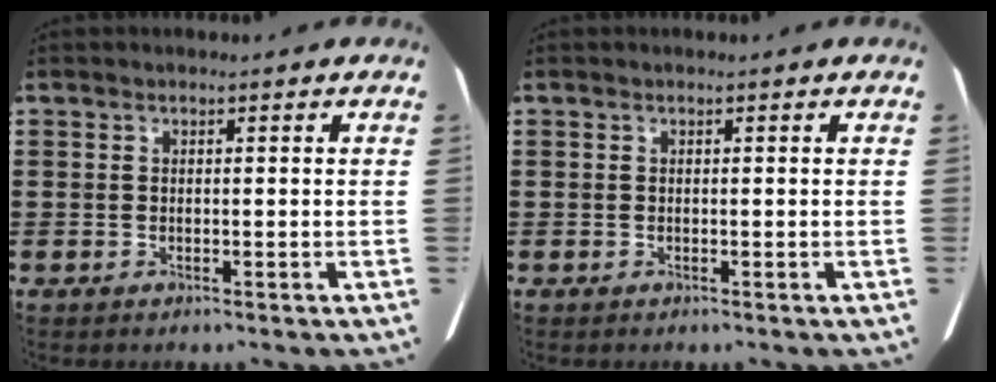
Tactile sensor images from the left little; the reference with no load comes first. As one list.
[{"total": 0.0}]